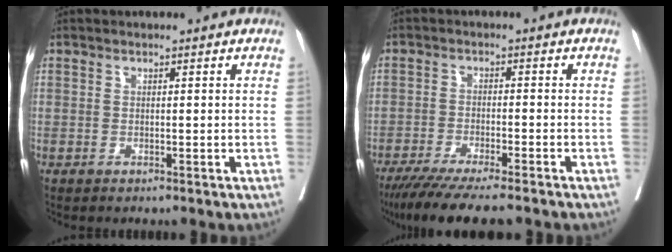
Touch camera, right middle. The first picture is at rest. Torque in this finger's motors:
{"motor_torque": [0.93, -0.92, 0.17, 0.05]}